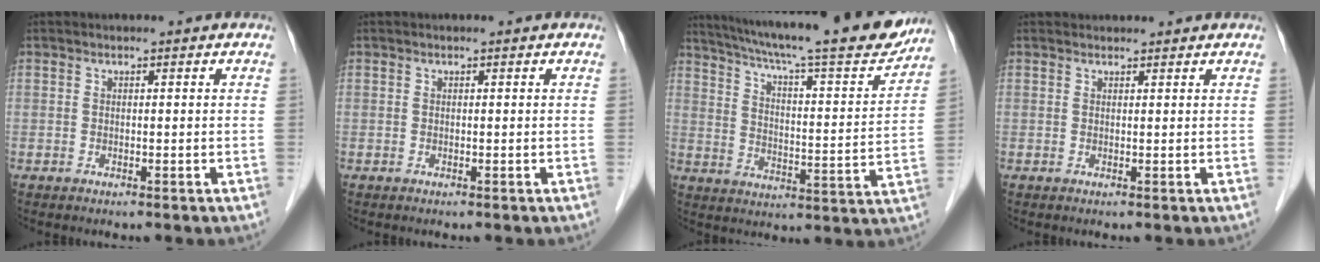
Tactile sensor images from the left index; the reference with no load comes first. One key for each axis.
{"total": 0.0}
{"total": 24.2, "fx": 21.0, "fy": 2.0, "fz": 11.9, "tx": -0.198, "ty": -0.025, "tz": 0.288}
{"total": 3.9, "fx": 3.8, "fy": 0.3, "fz": 0.8, "tx": -0.014, "ty": 0.035, "tz": 0.062}